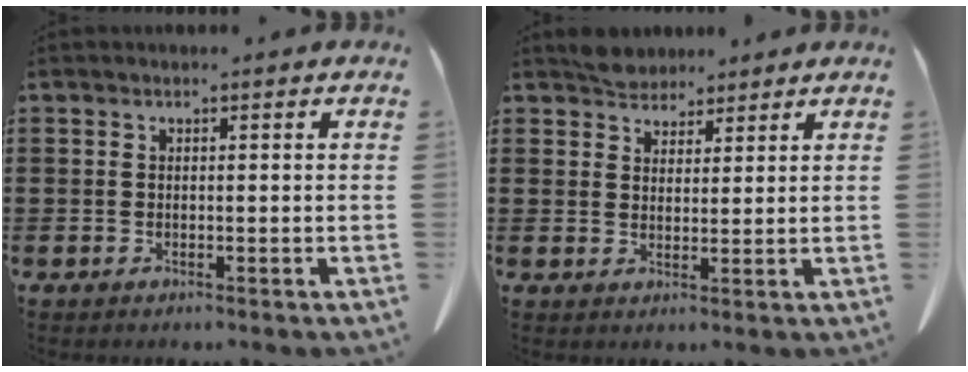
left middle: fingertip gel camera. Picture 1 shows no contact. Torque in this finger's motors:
{"motor_torque": [0.01, -0.07, 0.07, 0.00]}